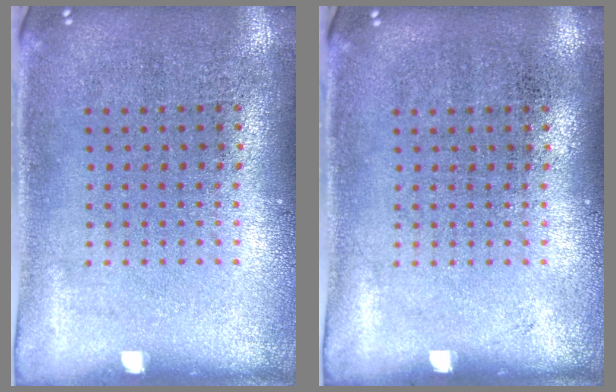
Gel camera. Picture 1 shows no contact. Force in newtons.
{"total": 0.0}